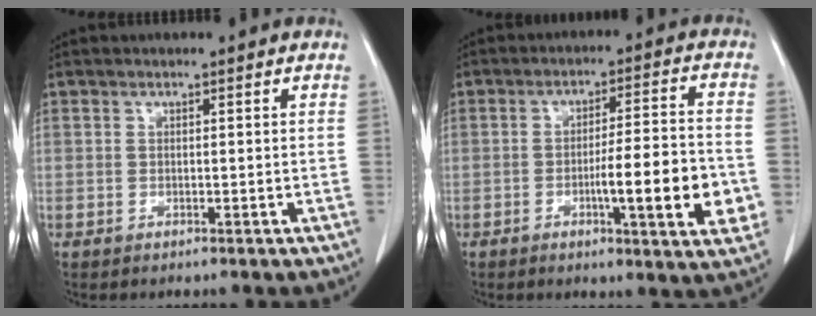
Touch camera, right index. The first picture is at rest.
{"total": 12.1, "force": [-3.2, 1.0, 11.7], "torque": [-0.163, -0.003, -0.046]}